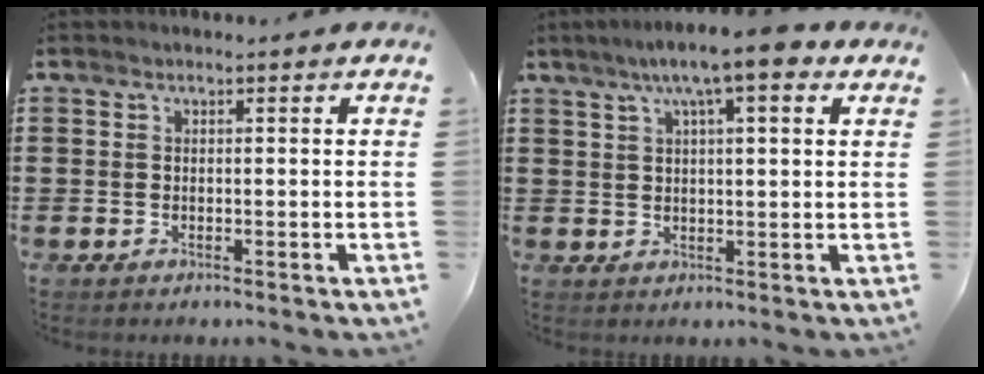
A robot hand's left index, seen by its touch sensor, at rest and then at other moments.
{"total": 8.0, "force": [4.6, 1.2, 6.4], "torque": [-0.116, 0.002, 0.075]}